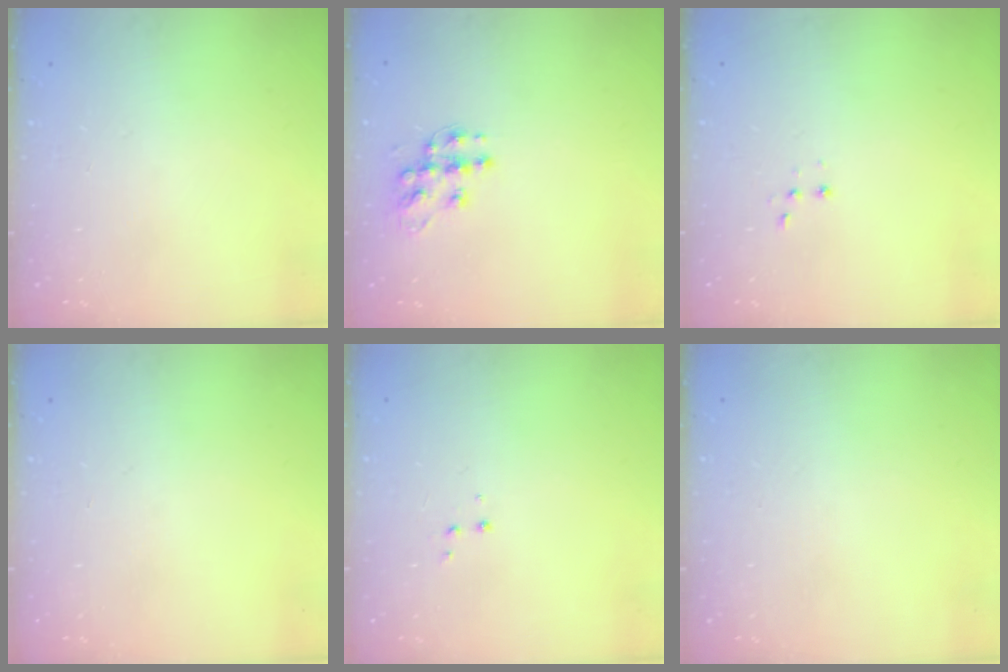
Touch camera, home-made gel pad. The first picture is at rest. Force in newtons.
{"total": 10.8, "press": 10.8, "slide": 0.6}
{"total": 2.8, "press": 2.7, "slide": 0.7}
{"total": 0.0}
{"total": 3.4, "press": 3.3, "slide": 0.6}
{"total": 0.0}